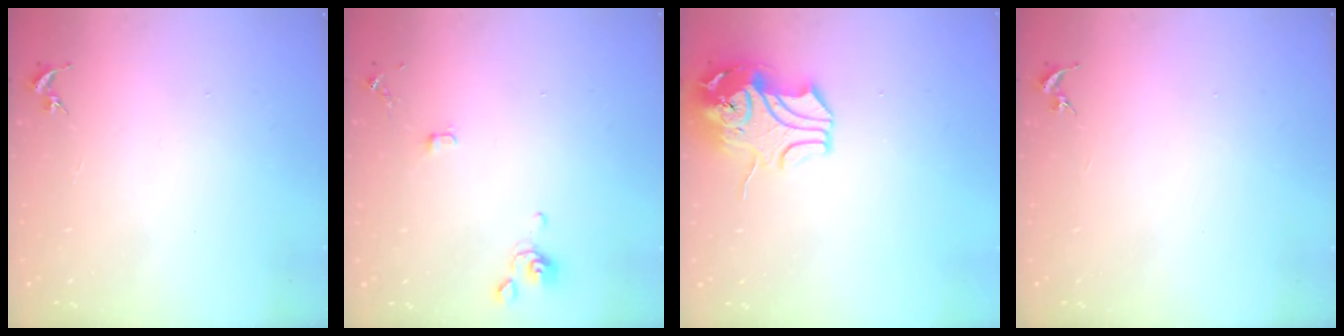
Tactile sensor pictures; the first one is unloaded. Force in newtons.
{"total": 4.6, "press": 4.6, "slide": 0.7}
{"total": 12.4, "press": 12.3, "slide": 2.0}
{"total": 0.0}